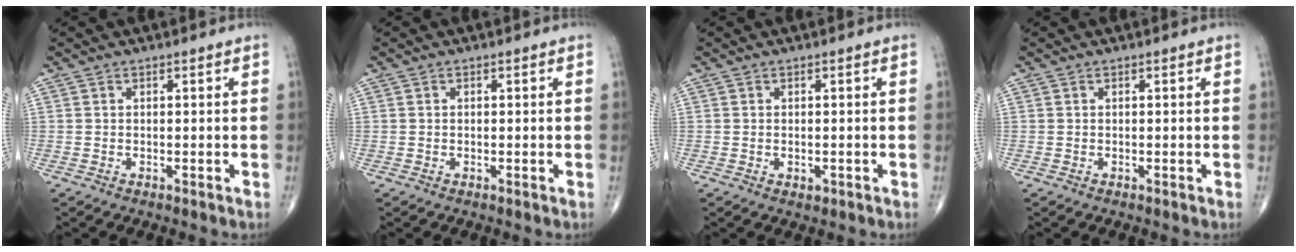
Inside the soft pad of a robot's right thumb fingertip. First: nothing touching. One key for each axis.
{"total": 0.0}
{"total": 1.2, "fx": -0.3, "fy": 0.8, "fz": 0.8, "tx": -0.011, "ty": -0.002, "tz": -0.002}
{"total": 0.0}